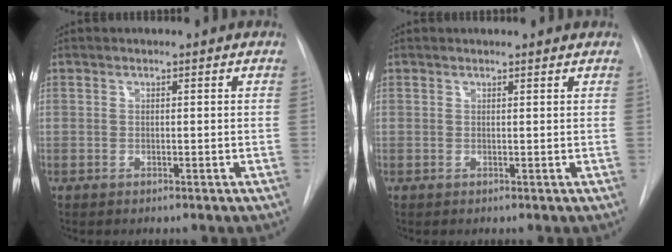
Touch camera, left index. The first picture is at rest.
{"total": 2.1, "force": [2.1, 0.1, 0.3], "torque": [-0.008, 0.004, 0.018]}